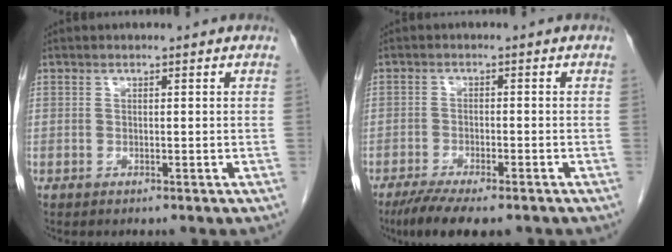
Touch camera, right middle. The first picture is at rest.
{"total": 8.7, "force": [-6.6, 2.1, 5.2], "torque": [-0.081, -0.017, -0.103]}